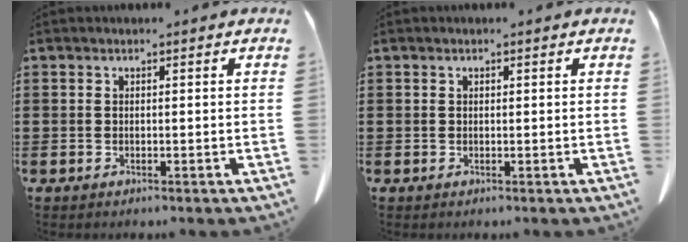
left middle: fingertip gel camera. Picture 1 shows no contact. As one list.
[{"total": 0.0}]